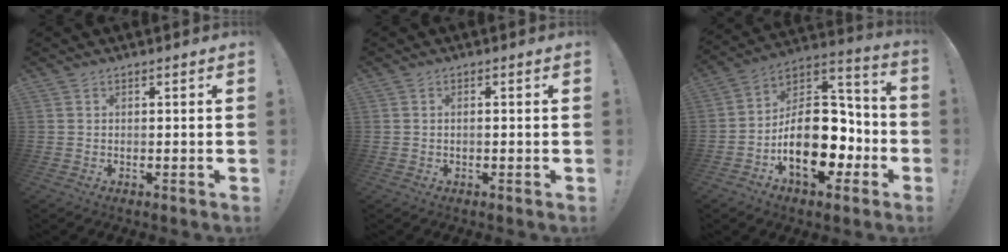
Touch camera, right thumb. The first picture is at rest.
{"total": 0.7, "force": [-0.2, 0.0, 0.6], "torque": [-0.012, -0.001, -0.004]}
{"total": 23.4, "force": [-6.8, 14.5, 17.1], "torque": [-0.253, 0.033, -0.096]}